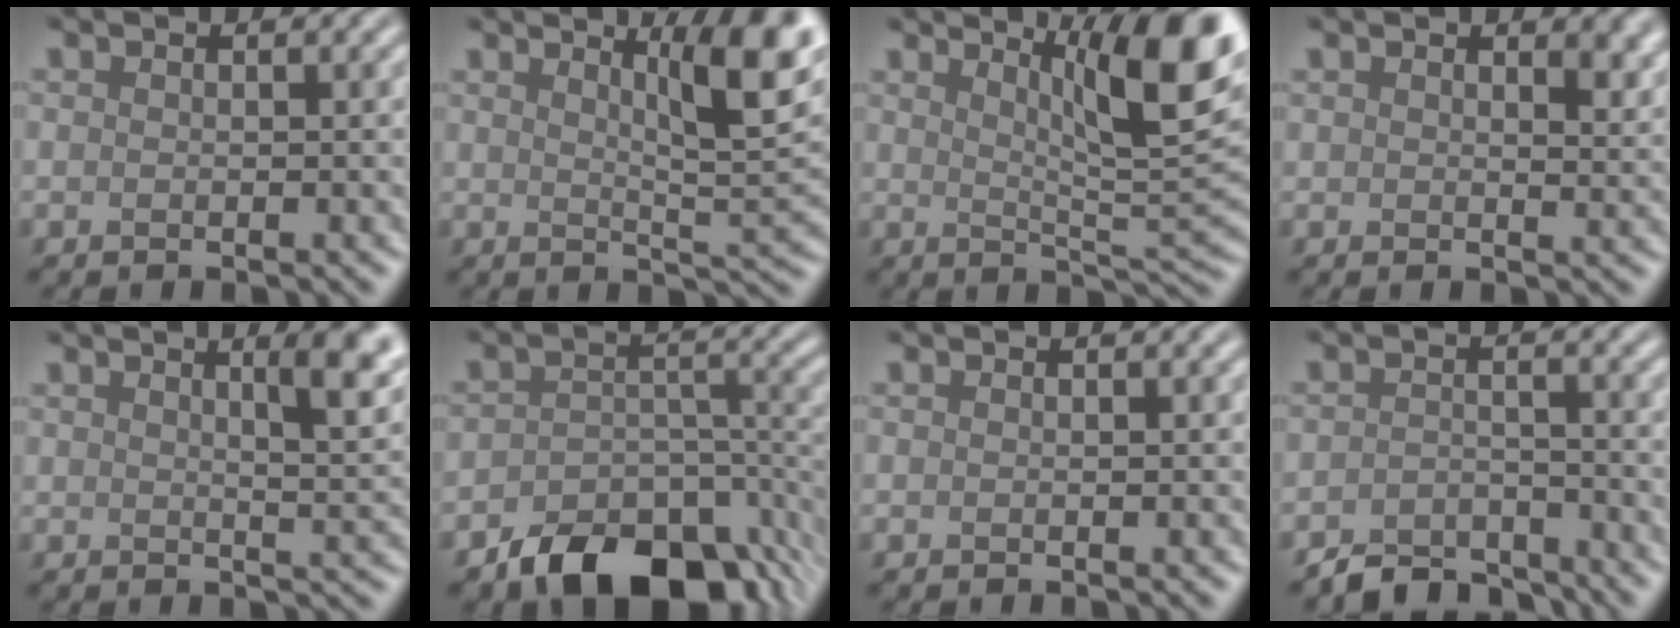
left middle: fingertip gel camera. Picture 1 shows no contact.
{"total": 7.9, "force": [3.8, 1.3, 6.8], "torque": [-0.076, 0.014, 0.059]}
{"total": 9.1, "force": [4.2, 1.5, 8.0], "torque": [-0.101, 0.020, 0.072]}
{"total": 3.6, "force": [2.2, 1.5, 2.5], "torque": [-0.021, 0.014, 0.036]}
{"total": 5.3, "force": [2.6, 1.4, 4.4], "torque": [-0.031, 0.027, 0.028]}
{"total": 9.4, "force": [-6.9, 4.3, 4.6], "torque": [-0.062, -0.013, -0.107]}
{"total": 0.0}
{"total": 4.1, "force": [-4.0, 0.6, 0.4], "torque": [-0.008, 0.004, -0.067]}